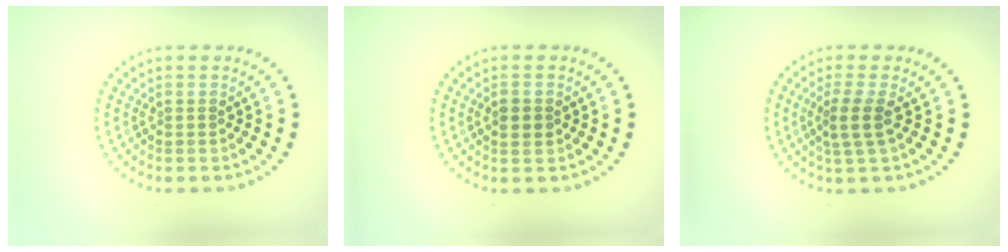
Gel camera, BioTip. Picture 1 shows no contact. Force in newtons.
{"total": 2.1, "press": 2.1, "slide": 0.1}
{"total": 2.2, "press": 1.8, "slide": 1.3}